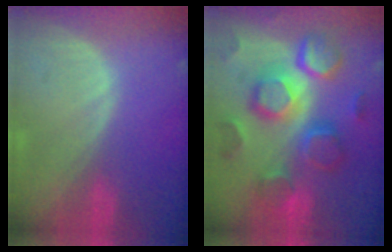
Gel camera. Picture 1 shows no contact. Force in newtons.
{"total": 12.5, "press": 12.4, "slide": 1.1}